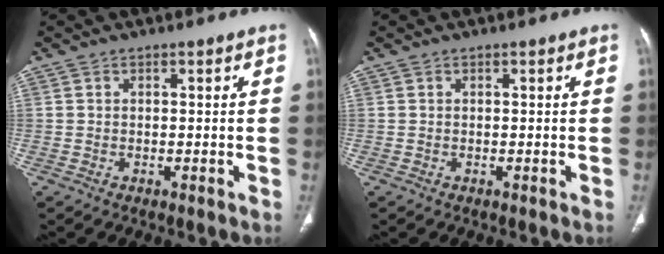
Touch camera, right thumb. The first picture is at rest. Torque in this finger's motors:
{"motor_torque": [0.01, 0.01, -0.06, 0.04, 0.02]}